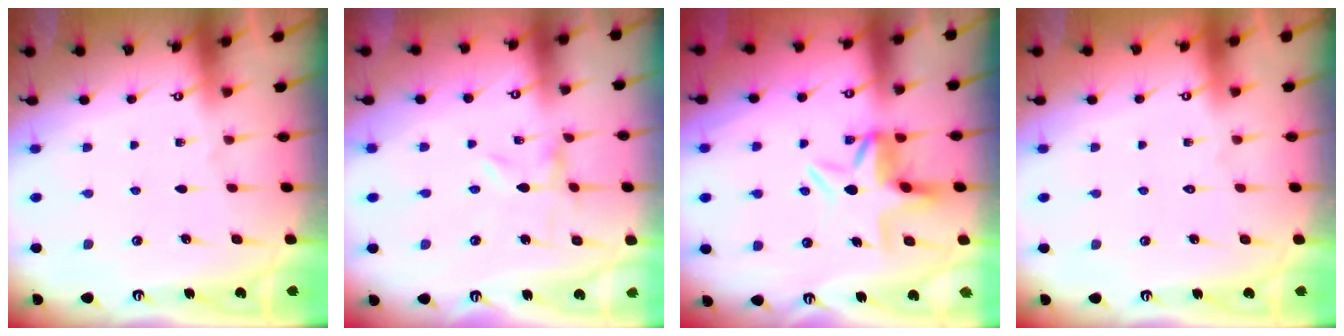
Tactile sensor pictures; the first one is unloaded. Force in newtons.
{"total": 0.0}
{"total": 6.5, "press": 6.1, "slide": 2.4}
{"total": 1.6, "press": 1.6, "slide": 0.1}